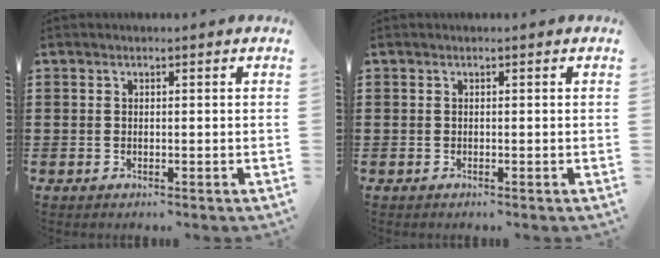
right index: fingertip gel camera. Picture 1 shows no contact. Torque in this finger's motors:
{"motor_torque": [-0.47, 0.53, -0.53, -0.02]}